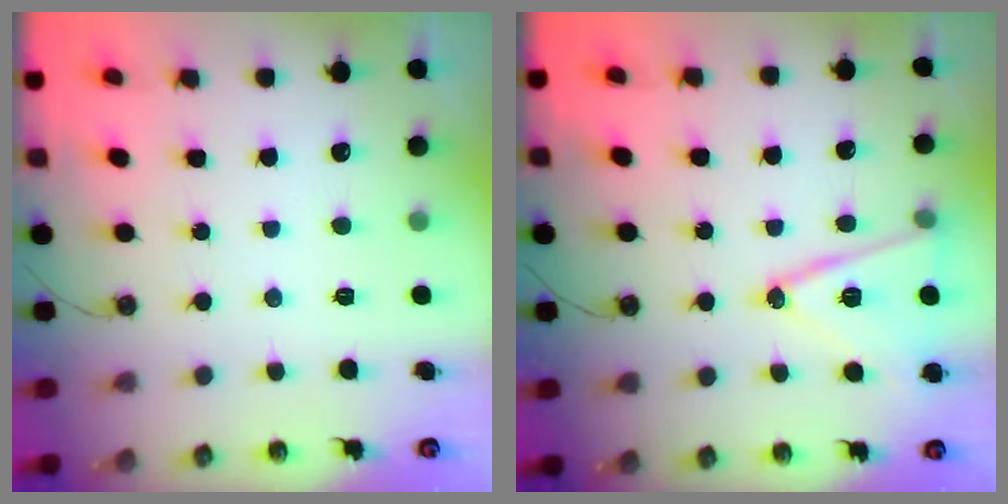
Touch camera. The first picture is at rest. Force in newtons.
{"total": 14.2, "press": 13.8, "slide": 3.5}